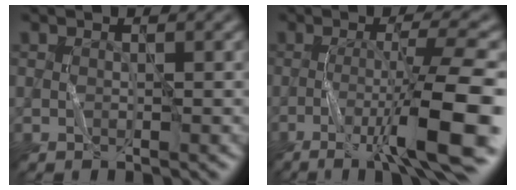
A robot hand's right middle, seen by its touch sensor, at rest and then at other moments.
{"total": 9.8, "force": [-3.4, 1.4, 9.1], "torque": [-0.130, 0.005, -0.056]}